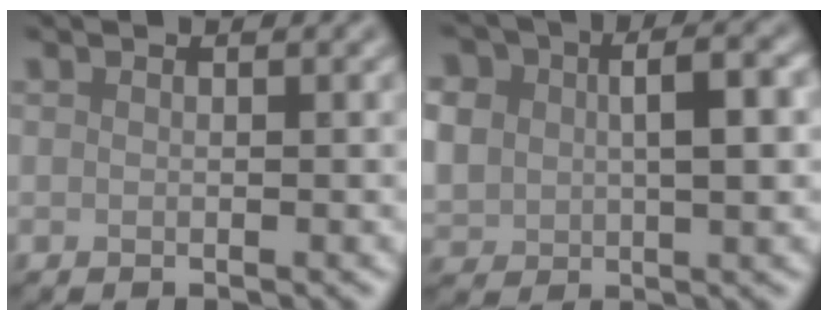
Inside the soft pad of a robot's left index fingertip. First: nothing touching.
{"total": 8.9, "force": [1.0, 6.4, 6.1], "torque": [-0.114, 0.015, 0.016]}